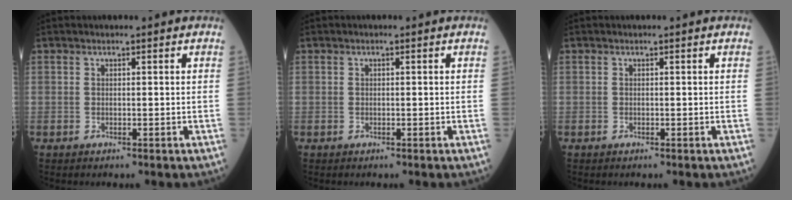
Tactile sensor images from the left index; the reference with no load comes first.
{"total": 0.0}
{"total": 0.0}